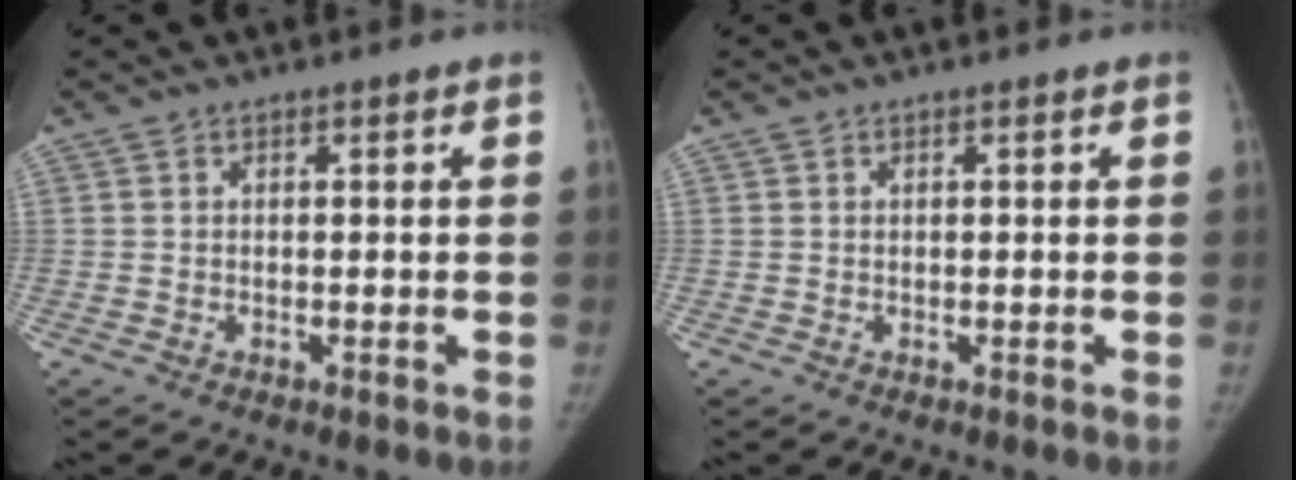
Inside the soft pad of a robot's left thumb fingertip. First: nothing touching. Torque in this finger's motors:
{"motor_torque": [0.07, -0.01, -0.05, -0.32, 0.03]}